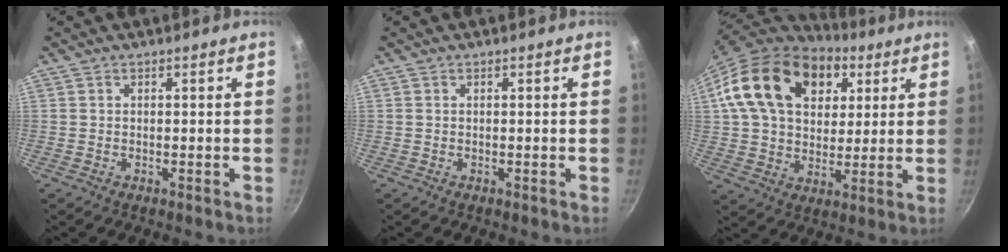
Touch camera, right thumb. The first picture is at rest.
{"total": 0.0}
{"total": 22.2, "force": [8.0, 15.5, 13.7], "torque": [-0.213, -0.001, 0.135]}